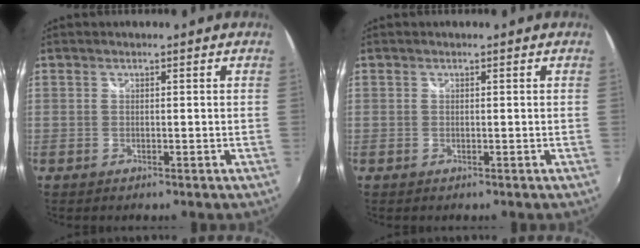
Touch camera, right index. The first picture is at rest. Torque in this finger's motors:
{"motor_torque": [0.24, 0.33, 0.00, 0.00]}